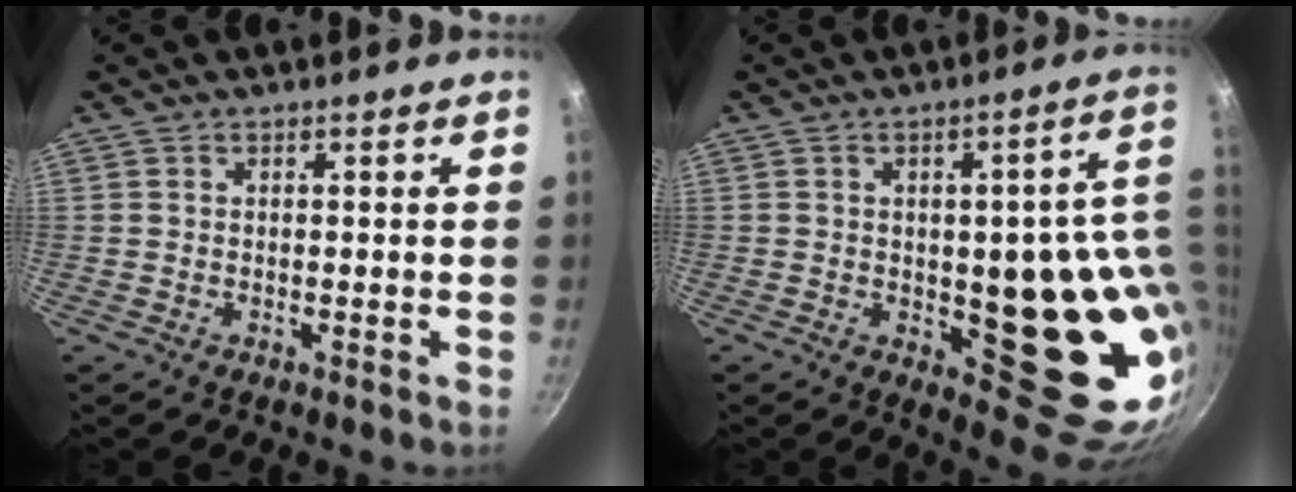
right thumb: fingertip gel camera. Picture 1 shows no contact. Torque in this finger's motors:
{"motor_torque": [2.49, 2.52, 2.18, -0.55, 0.16]}